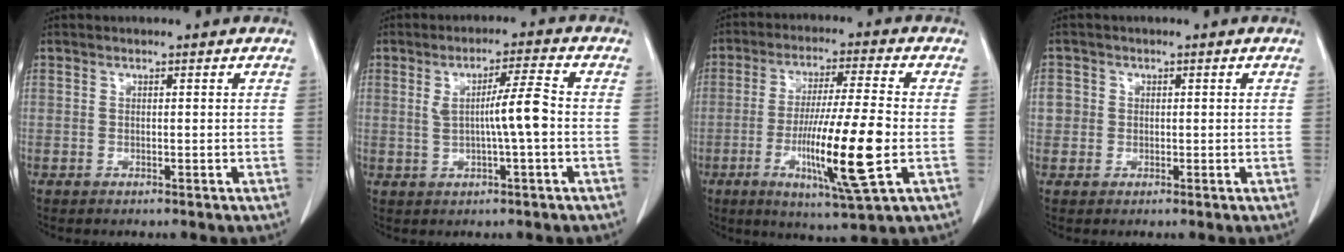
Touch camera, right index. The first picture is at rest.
{"total": 6.0, "force": [-0.1, -0.2, 6.0], "torque": [-0.101, 0.004, 0.001]}
{"total": 14.3, "force": [-3.5, 0.0, 13.8], "torque": [-0.258, -0.022, -0.062]}
{"total": 2.4, "force": [0.0, 2.4, 0.5], "torque": [0.002, 0.008, 0.002]}